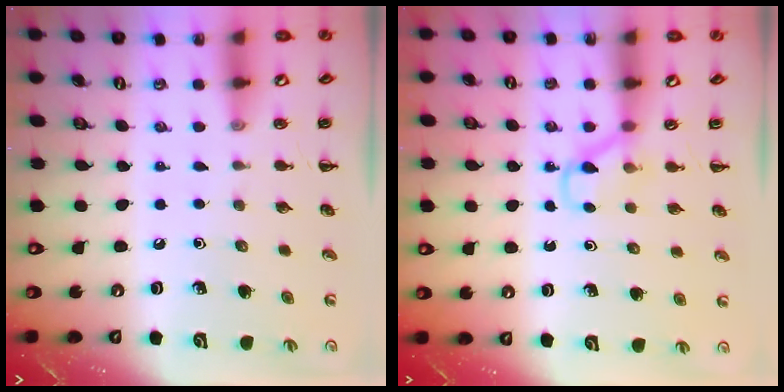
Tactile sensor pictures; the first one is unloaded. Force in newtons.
{"total": 3.6, "press": 3.3, "slide": 1.3}